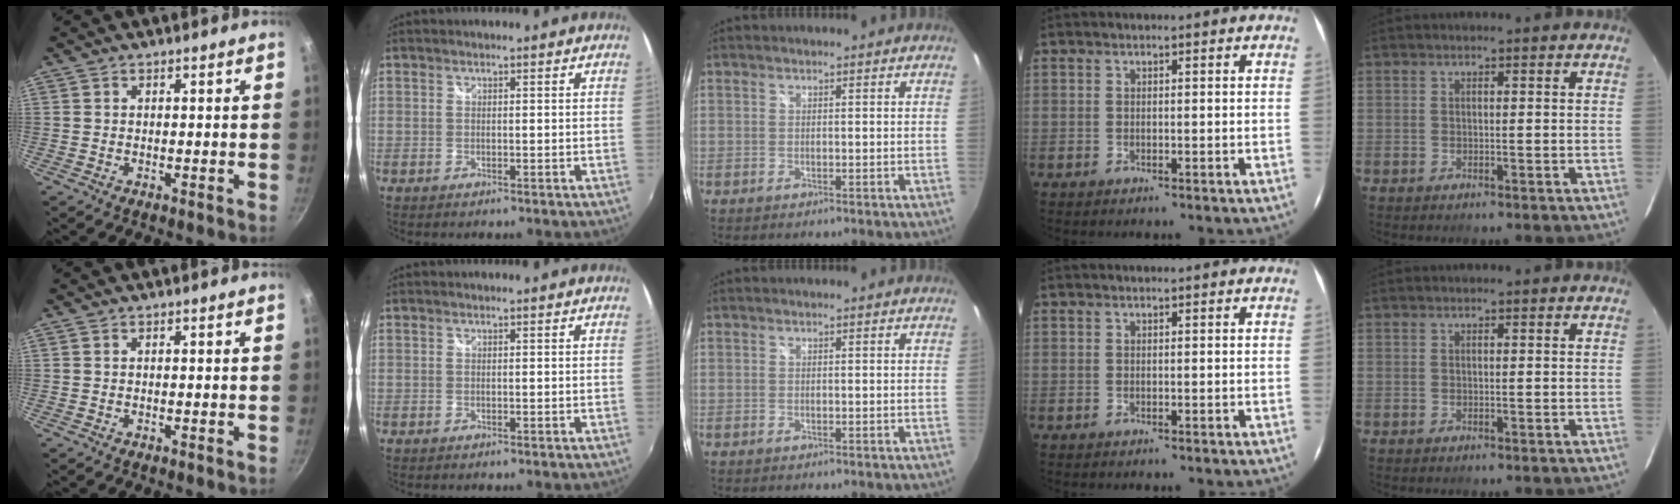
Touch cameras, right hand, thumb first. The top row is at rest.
{}